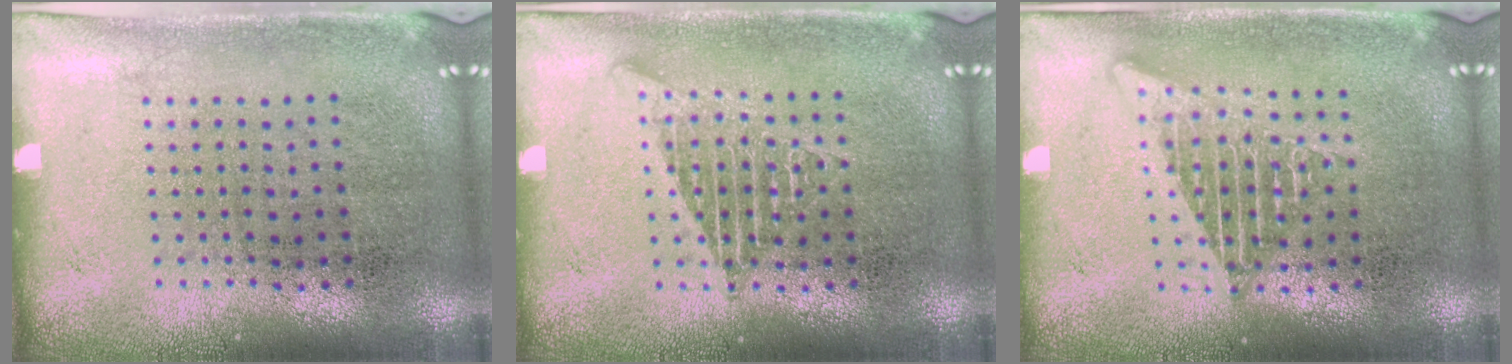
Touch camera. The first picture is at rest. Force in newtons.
{"total": 1.9, "press": 1.9, "slide": 0.2}
{"total": 1.7, "press": 1.7, "slide": 0.2}